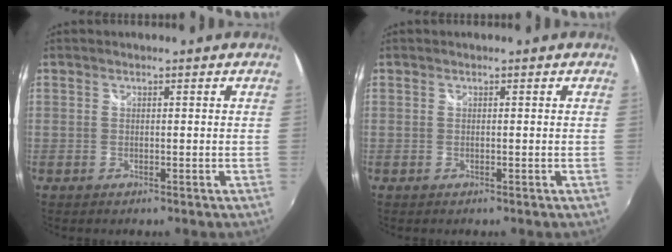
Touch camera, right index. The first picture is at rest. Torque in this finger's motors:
{"motor_torque": [0.06, 0.08, 0.00, 0.00]}